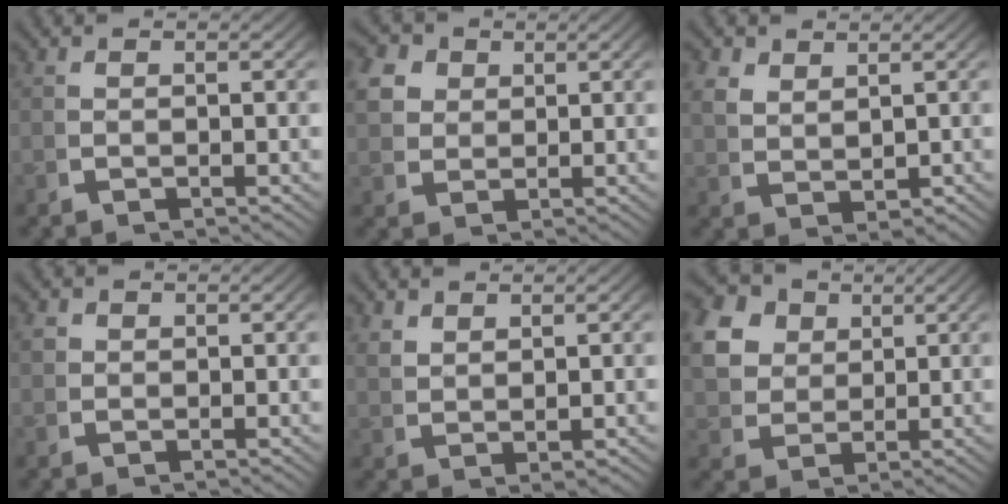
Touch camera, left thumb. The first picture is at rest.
{"total": 5.8, "force": [2.4, 4.5, 2.6], "torque": [-0.064, -0.006, 0.045]}
{"total": 2.8, "force": [1.6, 1.8, 1.5], "torque": [-0.027, -0.008, 0.047]}
{"total": 1.3, "force": [0.6, 1.1, 0.4], "torque": [-0.010, -0.006, 0.016]}
{"total": 2.0, "force": [1.9, 0.4, 0.6], "torque": [-0.007, 0.002, 0.047]}
{"total": 9.6, "force": [3.5, 7.7, 4.7], "torque": [-0.114, -0.011, 0.062]}